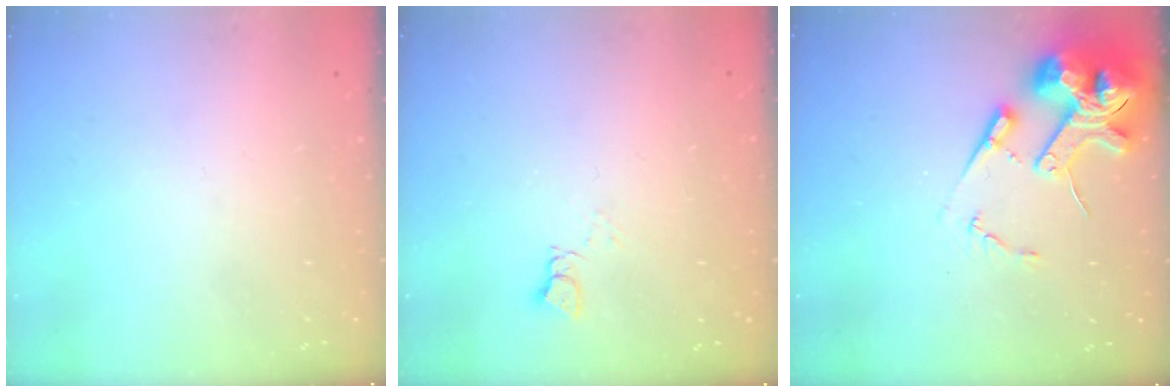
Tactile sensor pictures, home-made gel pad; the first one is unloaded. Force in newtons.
{"total": 3.2, "press": 3.2, "slide": 0.4}
{"total": 15.8, "press": 15.6, "slide": 2.2}